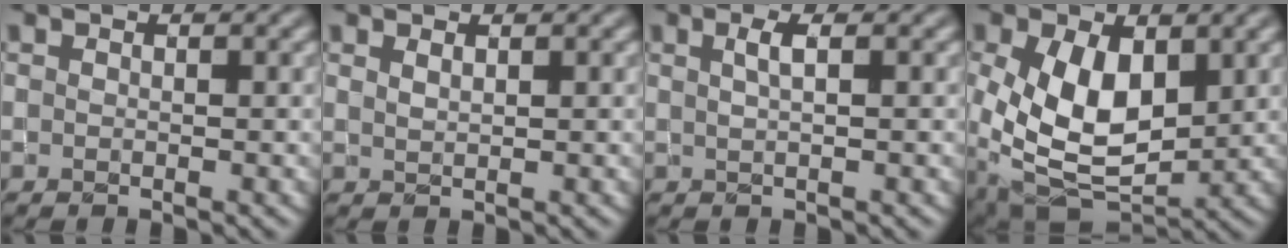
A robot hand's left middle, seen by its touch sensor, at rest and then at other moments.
{"total": 0.7, "force": [0.7, 0.2, 0.1], "torque": [-0.004, 0.001, 0.014]}
{"total": 1.4, "force": [0.6, 0.5, 1.2], "torque": [-0.020, 0.001, 0.008]}
{"total": 9.2, "force": [0.5, 5.5, 7.3], "torque": [-0.160, -0.009, 0.013]}